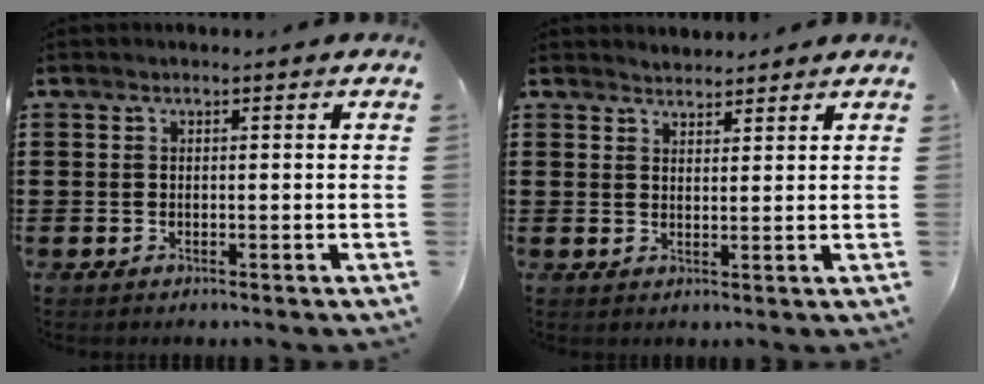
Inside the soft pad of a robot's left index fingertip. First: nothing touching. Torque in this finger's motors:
{"motor_torque": [-0.21, -0.23, -0.08, 0.01]}